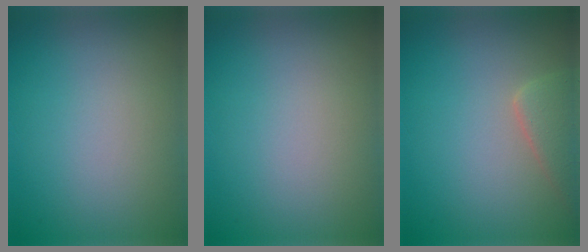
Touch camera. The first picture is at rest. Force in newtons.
{"total": 0.0}
{"total": 2.6, "press": 2.6, "slide": 0.3}